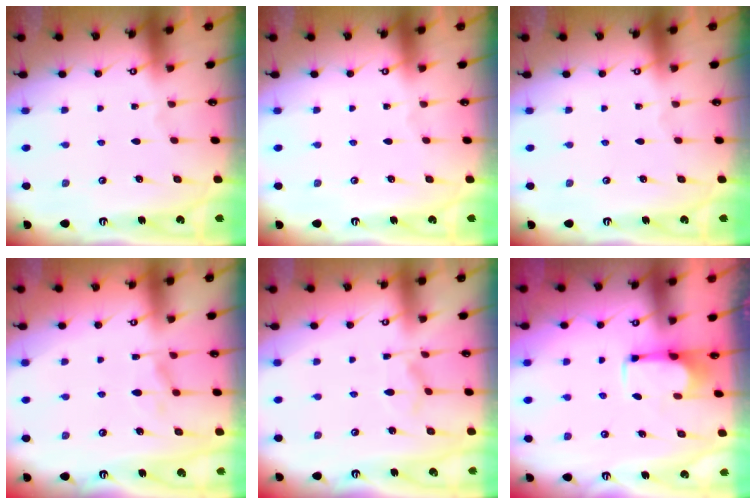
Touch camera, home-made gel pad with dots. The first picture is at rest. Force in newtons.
{"total": 0.0}
{"total": 0.0}
{"total": 1.3, "press": 0.1, "slide": 1.3}
{"total": 6.1, "press": 6.0, "slide": 0.9}
{"total": 2.6, "press": 2.5, "slide": 0.9}